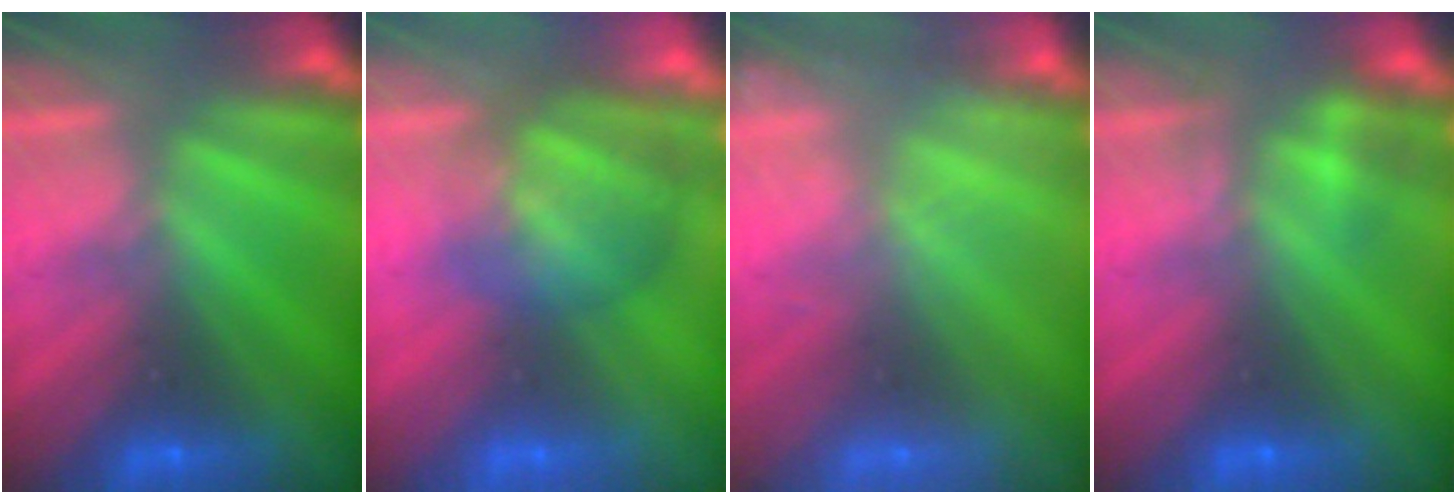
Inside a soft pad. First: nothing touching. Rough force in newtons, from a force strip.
{"total": 2.9}
{"total": 1.9}
{"total": 2.2}